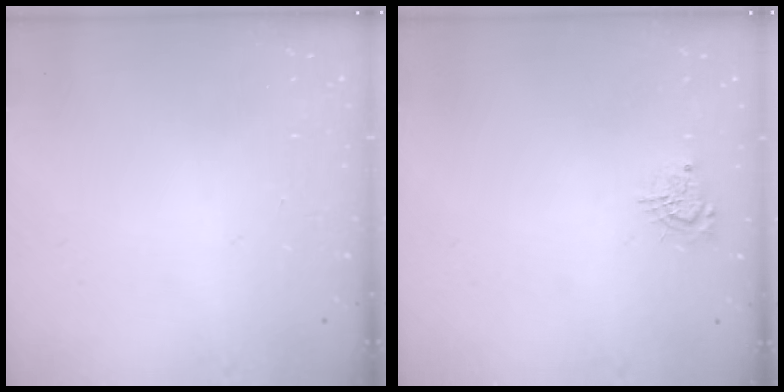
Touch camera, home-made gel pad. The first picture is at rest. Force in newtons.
{"total": 4.9, "press": 4.9, "slide": 0.4}